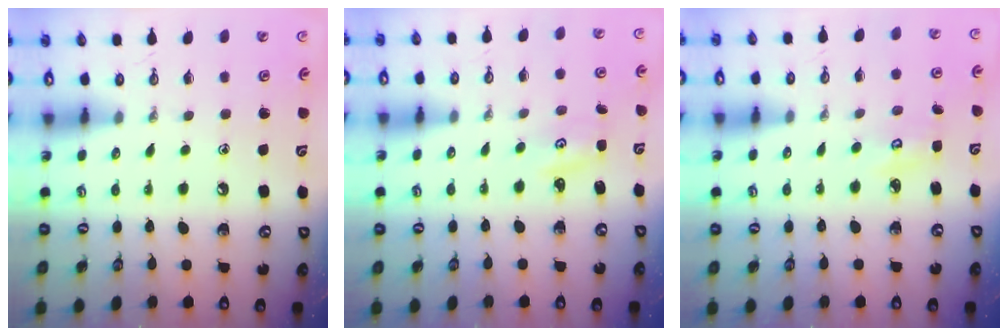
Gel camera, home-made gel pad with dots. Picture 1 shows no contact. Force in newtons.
{"total": 2.0, "press": 2.0, "slide": 0.3}
{"total": 3.4, "press": 3.4, "slide": 0.4}